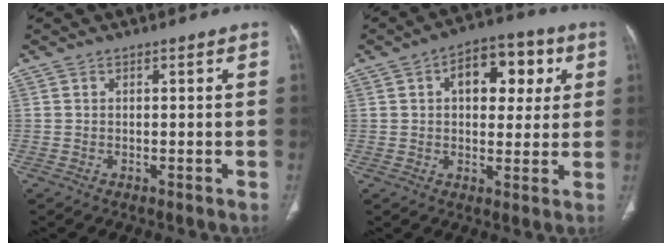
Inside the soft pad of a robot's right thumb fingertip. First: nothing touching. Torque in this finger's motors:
{"motor_torque": [0.56, 2.08, 0.88, -0.01, 0.05]}